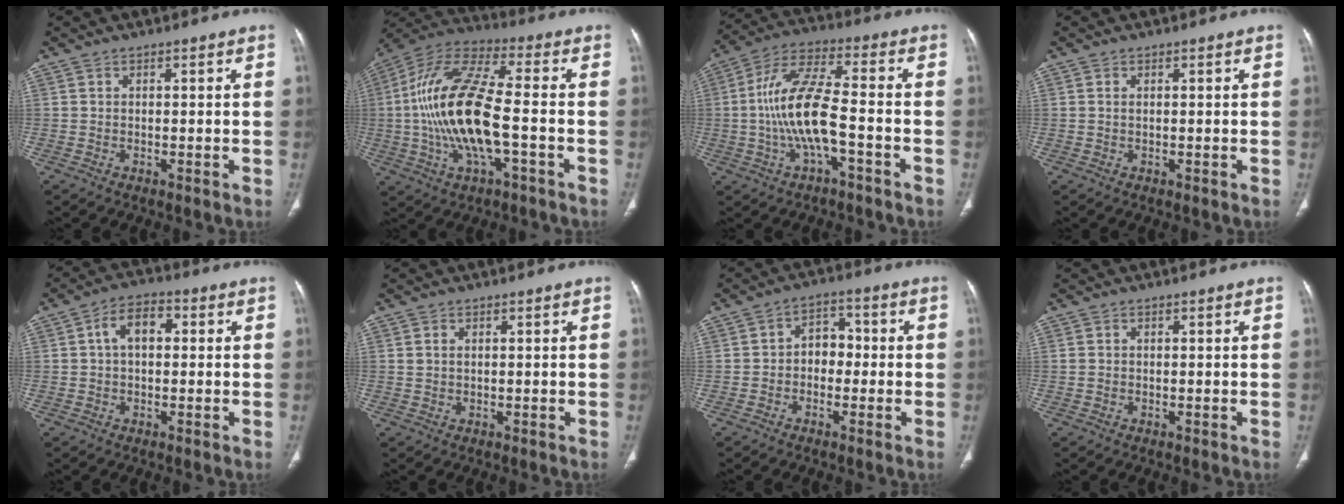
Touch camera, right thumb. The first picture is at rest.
{"total": 19.4, "force": [-2.3, 6.6, 18.1], "torque": [-0.376, 0.029, -0.043]}
{"total": 13.0, "force": [-2.7, 4.3, 12.0], "torque": [-0.256, 0.043, -0.050]}
{"total": 0.6, "force": [0.2, 0.3, 0.5], "torque": [-0.015, 0.005, 0.004]}
{"total": 6.3, "force": [1.0, 4.0, 4.8], "torque": [-0.073, 0.021, 0.007]}
{"total": 1.2, "force": [0.4, 0.8, 0.8], "torque": [-0.020, 0.001, 0.013]}
{"total": 5.3, "force": [-0.7, 4.1, 3.3], "torque": [-0.019, 0.024, -0.025]}
{"total": 0.6, "force": [0.0, 0.5, 0.3], "torque": [-0.004, 0.004, 0.002]}